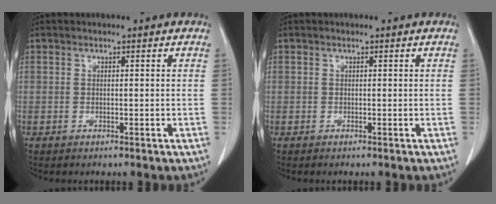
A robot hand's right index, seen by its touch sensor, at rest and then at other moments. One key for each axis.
{"total": 0.0}